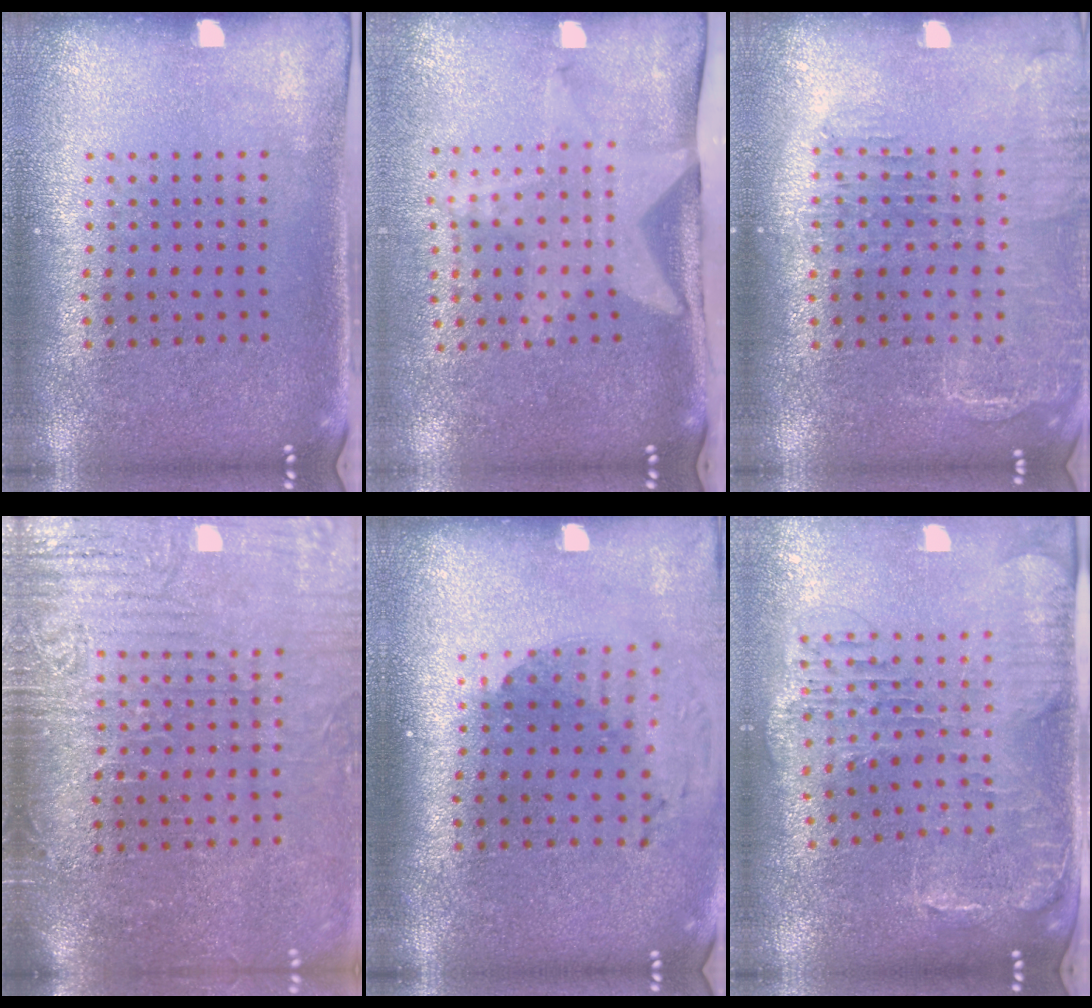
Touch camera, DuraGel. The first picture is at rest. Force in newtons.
{"total": 2.1, "press": 1.5, "slide": 1.4}
{"total": 1.6, "press": 1.5, "slide": 0.5}
{"total": 4.1, "press": 3.6, "slide": 2.0}
{"total": 1.9, "press": 1.5, "slide": 1.2}
{"total": 1.6, "press": 1.5, "slide": 0.4}